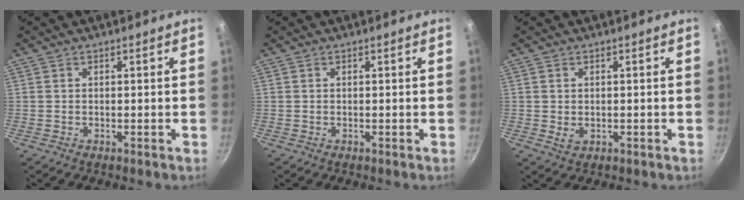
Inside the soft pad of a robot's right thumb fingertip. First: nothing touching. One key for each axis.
{"total": 0.0}
{"total": 1.7, "fx": 0.1, "fy": 1.3, "fz": 1.1, "tx": -0.017, "ty": -0.006, "tz": 0.004}